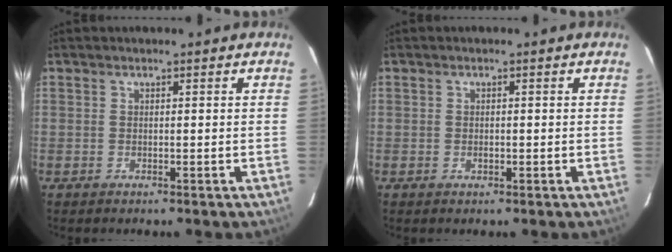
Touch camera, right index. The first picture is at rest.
{"total": 0.8, "force": [-0.2, 0.6, 0.4], "torque": [-0.006, 0.000, -0.002]}